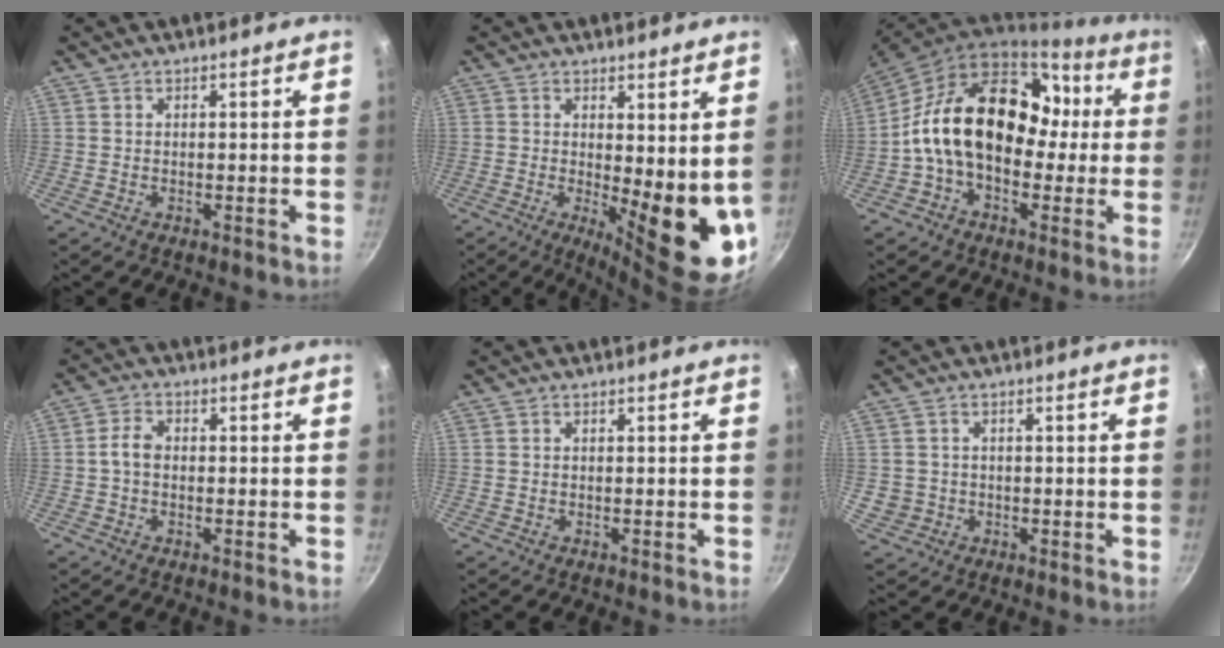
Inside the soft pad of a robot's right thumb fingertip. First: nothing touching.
{"total": 12.8, "force": [0.3, 4.4, 12.1], "torque": [-0.132, -0.034, 0.015]}
{"total": 20.4, "force": [0.6, 14.3, 14.5], "torque": [-0.200, 0.053, -0.004]}
{"total": 3.7, "force": [-0.1, 2.4, 2.8], "torque": [-0.056, 0.016, -0.009]}
{"total": 0.0}
{"total": 3.4, "force": [-0.2, 3.3, 1.0], "torque": [-0.012, 0.007, 0.004]}